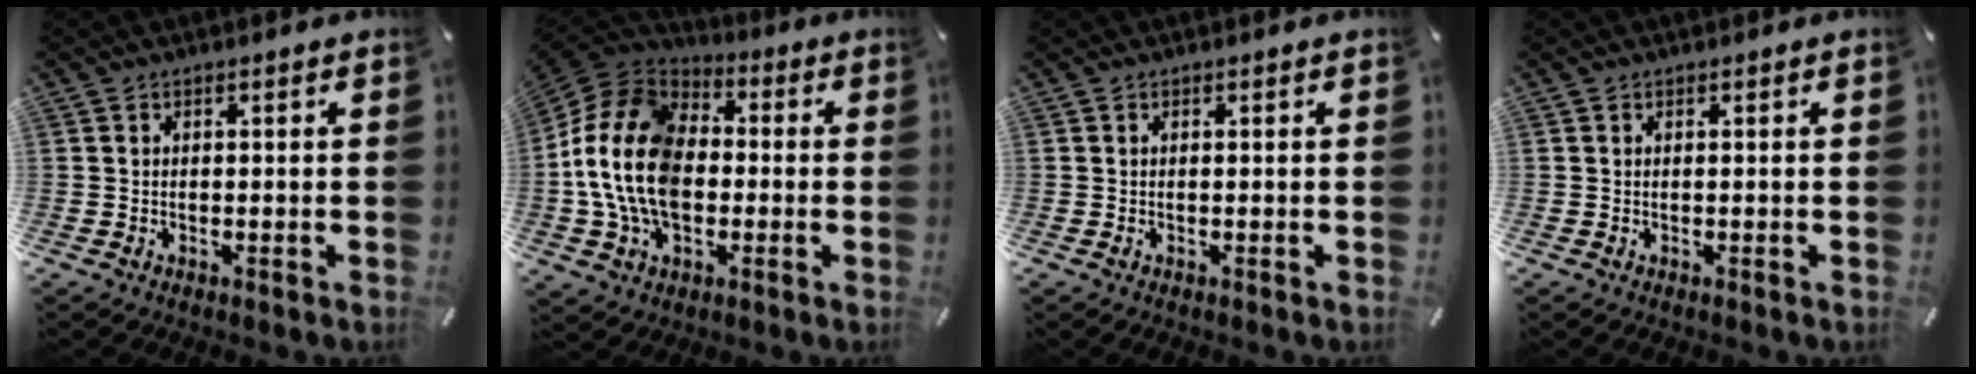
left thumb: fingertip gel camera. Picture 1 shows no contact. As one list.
[{"total": 18.2, "force": [-2.5, 13.2, 12.3], "torque": [-0.267, 0.028, -0.051]}, {"total": 0.0}, {"total": 0.0}]